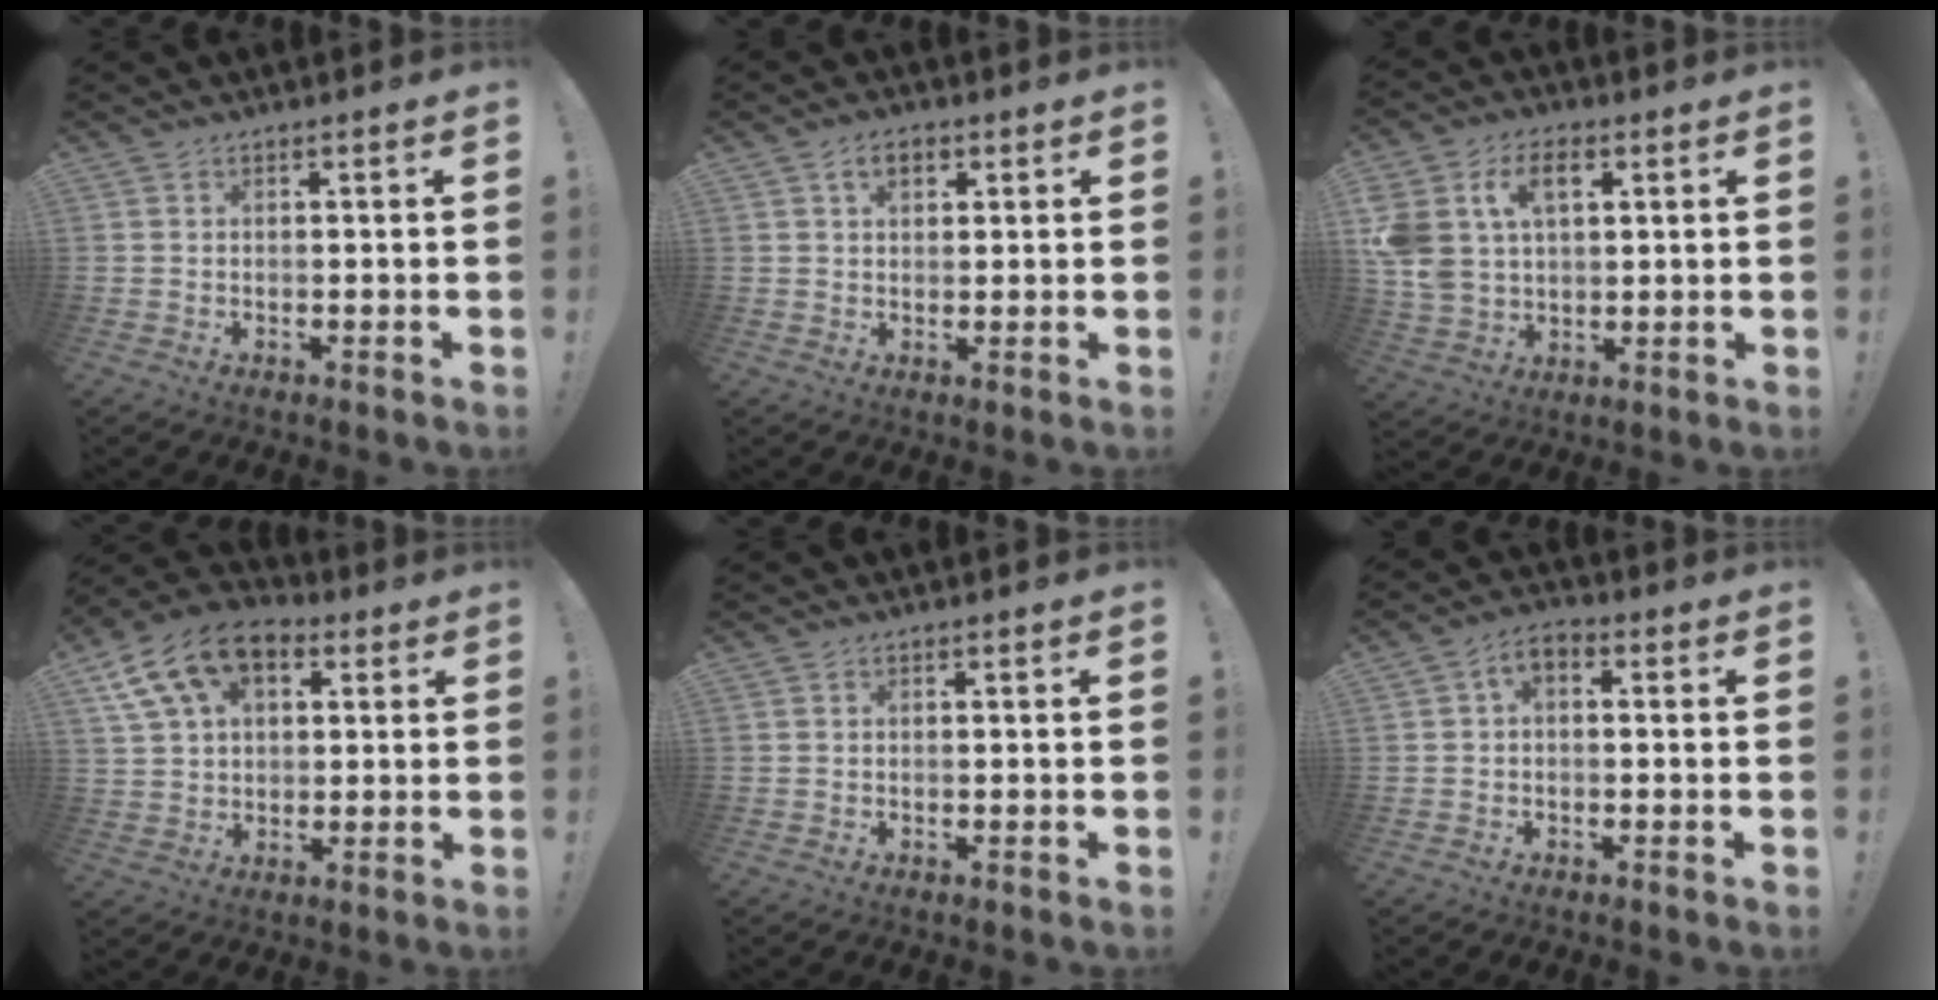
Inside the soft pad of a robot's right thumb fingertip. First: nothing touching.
{"total": 4.4, "force": [2.0, 2.7, 2.8], "torque": [-0.040, 0.001, 0.033]}
{"total": 13.3, "force": [5.1, 9.2, 8.2], "torque": [-0.155, -0.017, 0.095]}
{"total": 15.3, "force": [6.9, 9.8, 9.6], "torque": [-0.175, -0.023, 0.131]}
{"total": 0.0}
{"total": 3.8, "force": [-0.1, 2.1, 3.1], "torque": [-0.052, 0.005, -0.002]}